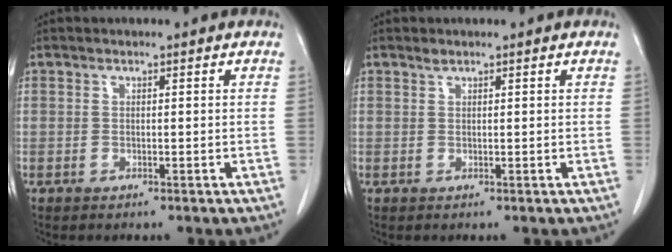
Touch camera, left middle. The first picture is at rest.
{"total": 0.5, "force": [0.5, 0.1, 0.1], "torque": [-0.008, 0.000, 0.011]}